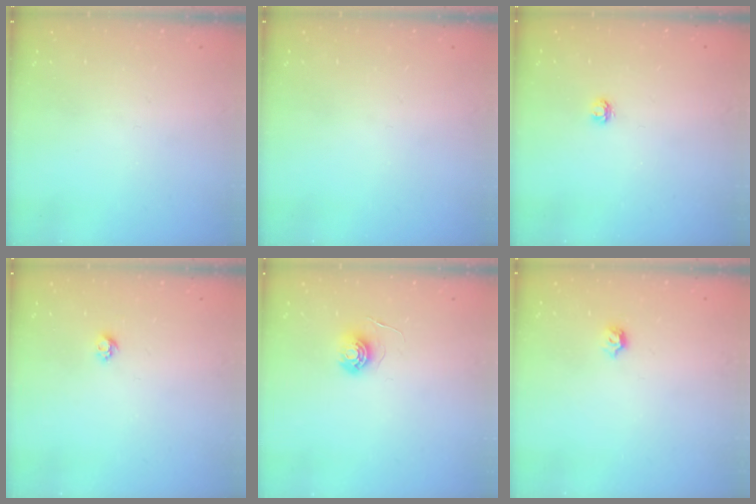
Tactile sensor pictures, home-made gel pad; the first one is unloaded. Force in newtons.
{"total": 0.0}
{"total": 3.5, "press": 3.5, "slide": 0.2}
{"total": 4.3, "press": 4.3, "slide": 0.5}
{"total": 6.0, "press": 6.0, "slide": 0.3}
{"total": 3.6, "press": 3.5, "slide": 0.8}